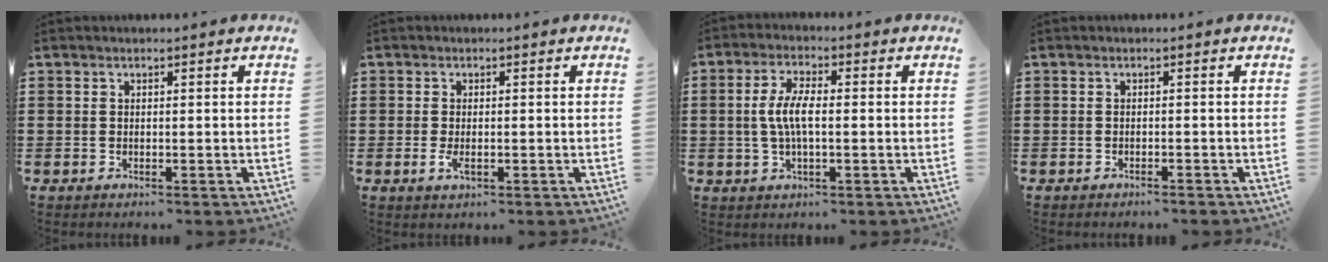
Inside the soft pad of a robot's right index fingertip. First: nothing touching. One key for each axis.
{"total": 1.9, "fx": -0.5, "fy": 0.7, "fz": 1.7, "tx": -0.048, "ty": -0.010, "tz": -0.012}
{"total": 5.7, "fx": -0.2, "fy": 2.0, "fz": 5.3, "tx": -0.117, "ty": -0.002, "tz": -0.012}
{"total": 0.7, "fx": -0.7, "fy": -0.1, "fz": 0.1, "tx": -0.004, "ty": -0.002, "tz": -0.014}